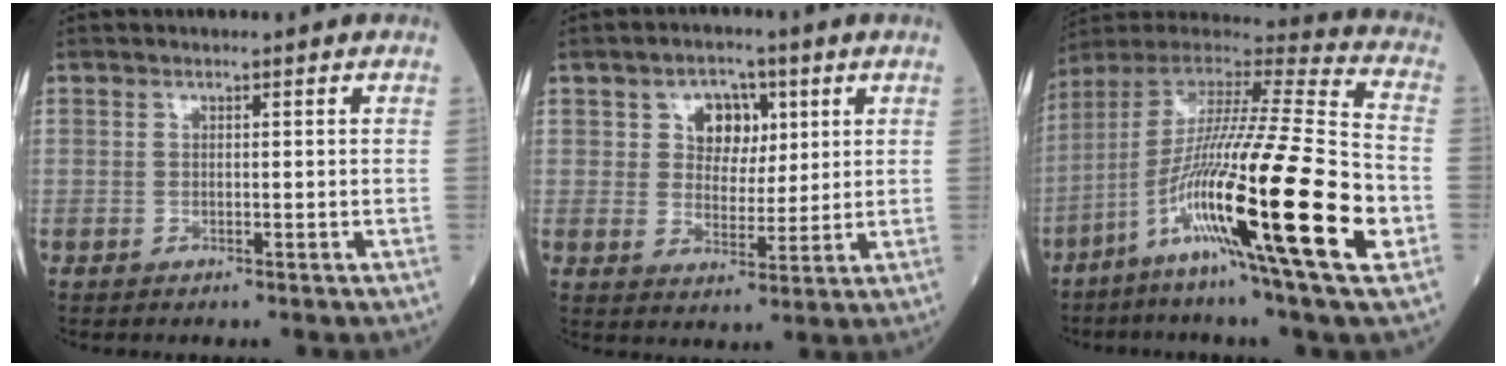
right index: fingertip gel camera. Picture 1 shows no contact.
{"total": 6.0, "force": [2.3, 4.3, 3.5], "torque": [-0.054, 0.013, 0.040]}
{"total": 28.4, "force": [-9.2, 0.7, 26.9], "torque": [-0.468, -0.056, -0.173]}